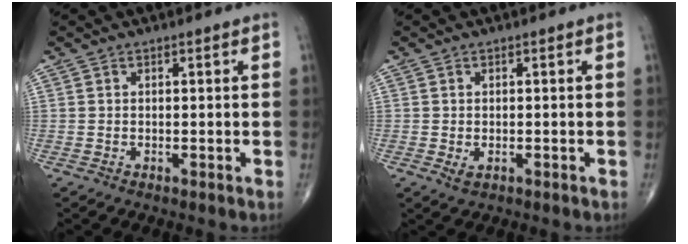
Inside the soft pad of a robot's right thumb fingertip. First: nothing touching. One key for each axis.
{"total": 1.6, "fx": -0.5, "fy": 0.9, "fz": 1.2, "tx": -0.022, "ty": 0.000, "tz": -0.005}